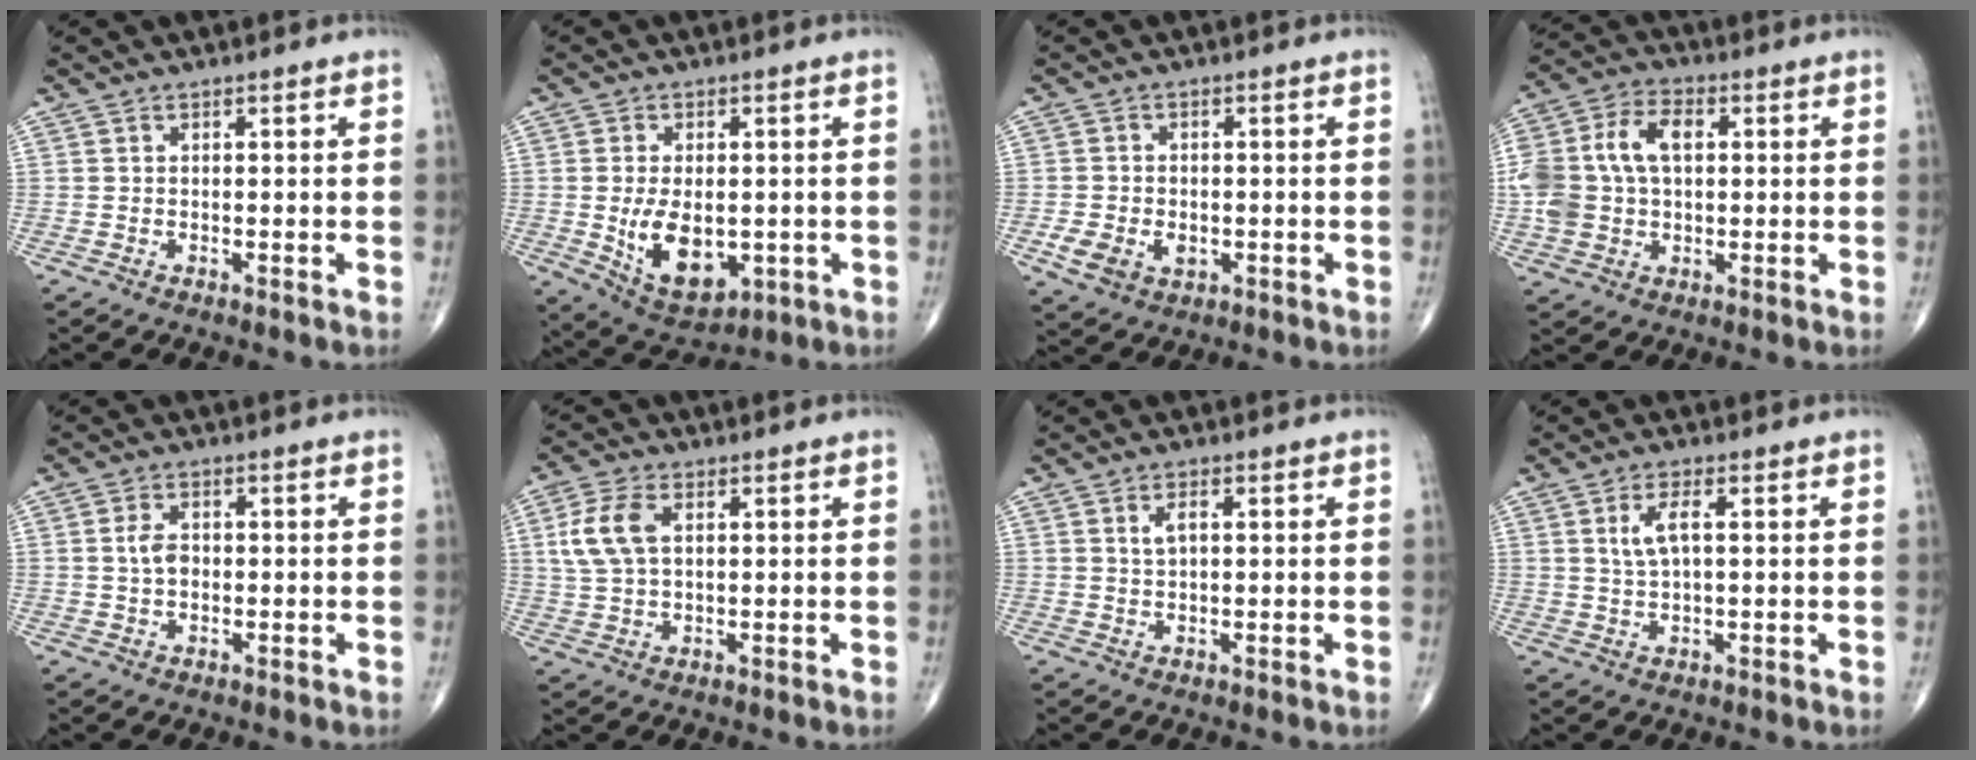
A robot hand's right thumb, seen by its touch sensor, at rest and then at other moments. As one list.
[{"total": 11.8, "force": [-1.7, 7.0, 9.4], "torque": [-0.137, -0.011, -0.008]}, {"total": 6.9, "force": [-2.1, 5.1, 4.1], "torque": [-0.073, 0.008, -0.028]}, {"total": 13.3, "force": [1.6, 9.0, 9.7], "torque": [-0.186, 0.024, 0.025]}, {"total": 1.8, "force": [0.5, 0.9, 1.4], "torque": [-0.029, -0.001, 0.011]}, {"total": 7.8, "force": [1.9, 4.6, 6.1], "torque": [-0.135, 0.007, 0.040]}, {"total": 2.7, "force": [0.8, 1.4, 2.2], "torque": [-0.038, 0.001, 0.016]}, {"total": 4.6, "force": [1.2, 1.7, 4.1], "torque": [-0.088, 0.003, 0.024]}]